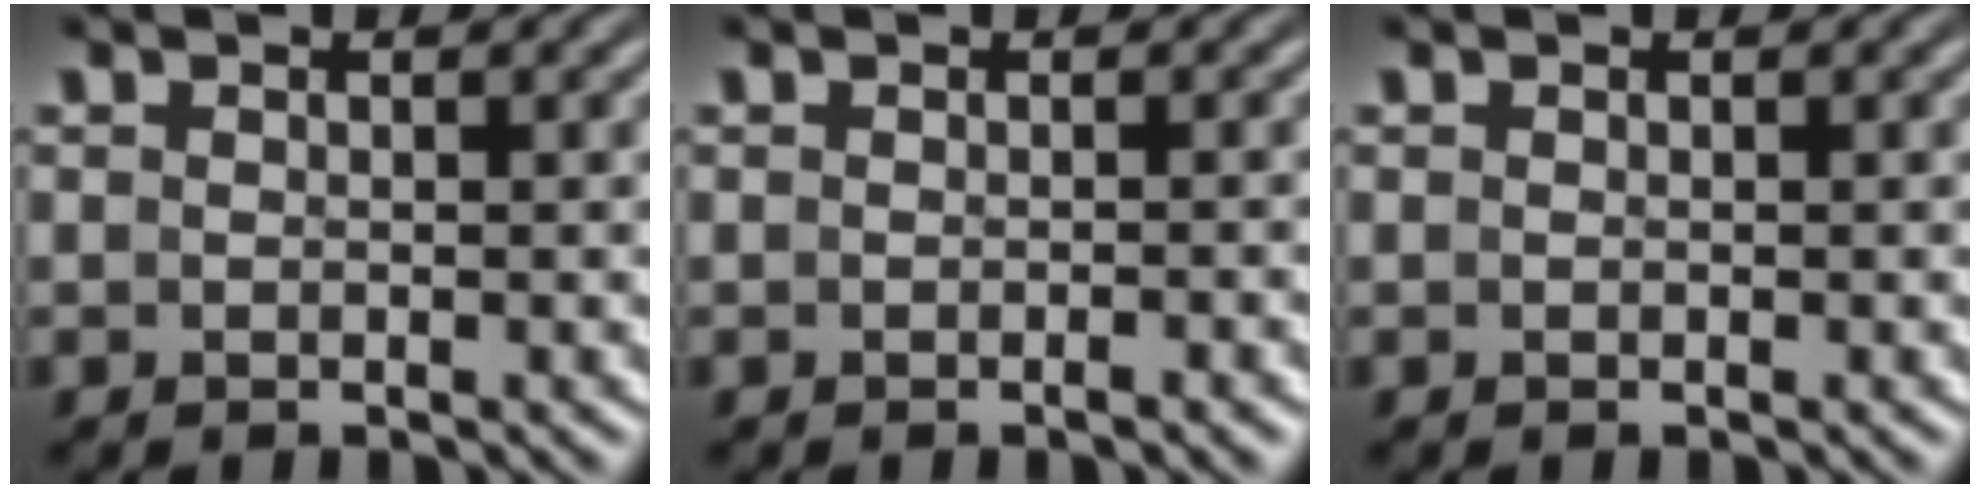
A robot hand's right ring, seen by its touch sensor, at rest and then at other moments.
{"total": 0.7, "force": [-0.6, -0.1, 0.3], "torque": [-0.006, 0.006, -0.011]}
{"total": 0.0}